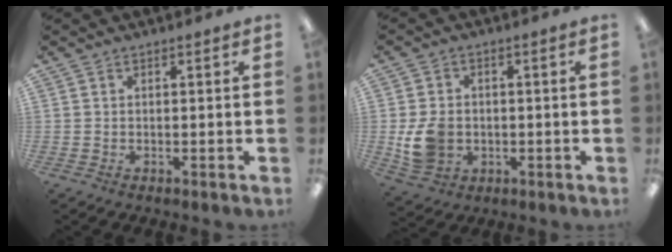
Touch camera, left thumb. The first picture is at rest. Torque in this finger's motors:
{"motor_torque": [-0.72, 0.98, 0.74, -0.69, 0.05]}